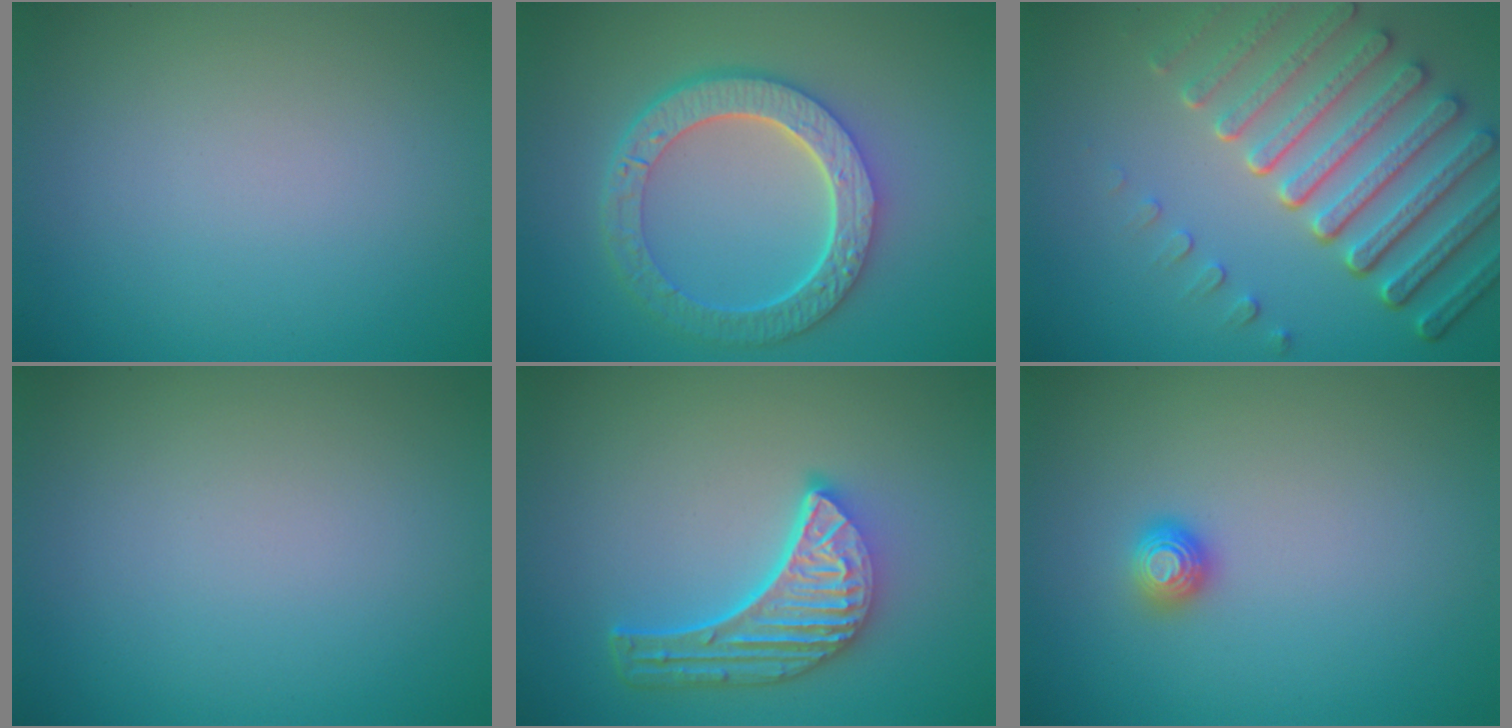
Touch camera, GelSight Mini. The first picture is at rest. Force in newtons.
{"total": 6.5, "press": 5.0, "slide": 4.1}
{"total": 7.8, "press": 5.8, "slide": 5.3}
{"total": 0.0}
{"total": 5.7, "press": 4.3, "slide": 3.8}
{"total": 1.1, "press": 1.1, "slide": 0.4}